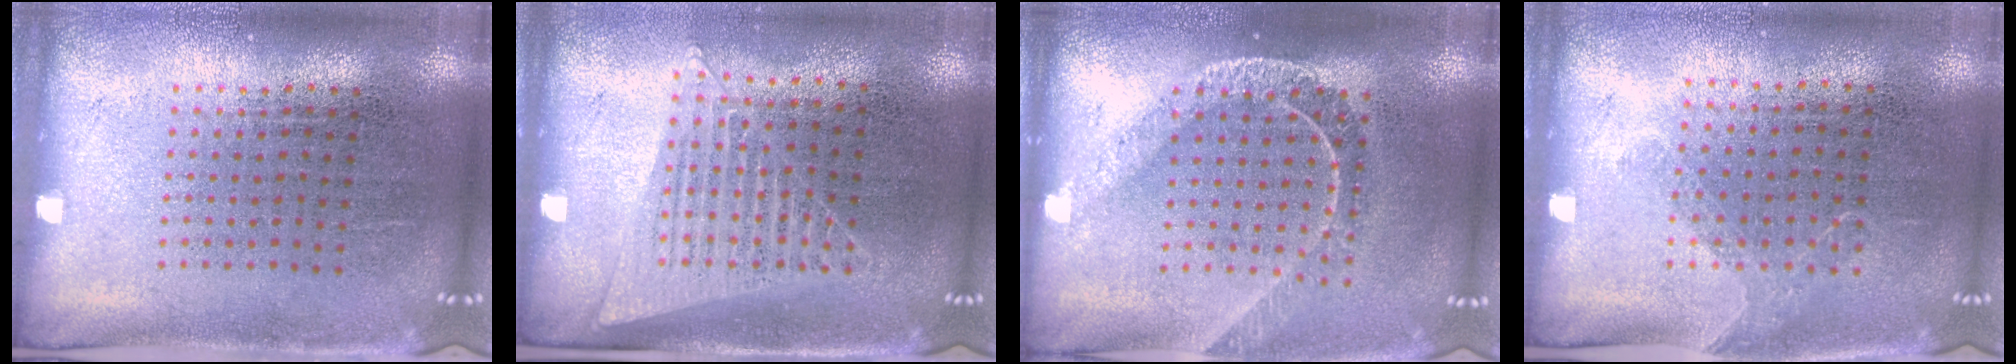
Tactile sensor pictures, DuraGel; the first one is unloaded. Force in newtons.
{"total": 1.3, "press": 1.2, "slide": 0.5}
{"total": 1.8, "press": 1.4, "slide": 1.0}
{"total": 1.0, "press": 0.8, "slide": 0.6}